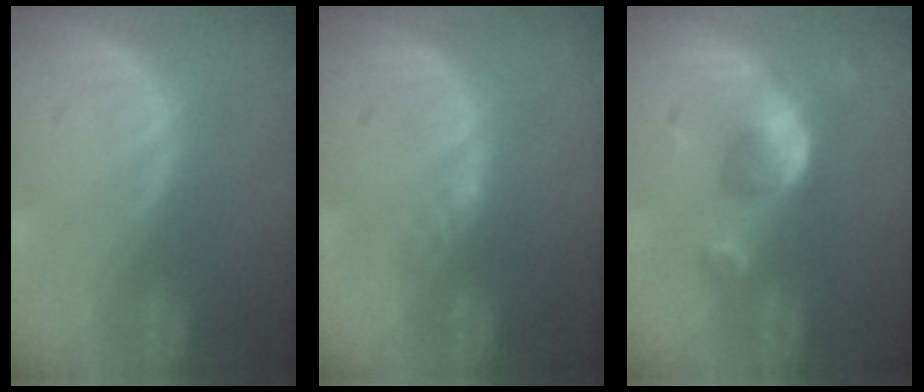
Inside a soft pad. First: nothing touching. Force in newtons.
{"total": 2.2, "press": 1.7, "slide": 1.3}
{"total": 5.0, "press": 4.9, "slide": 0.4}